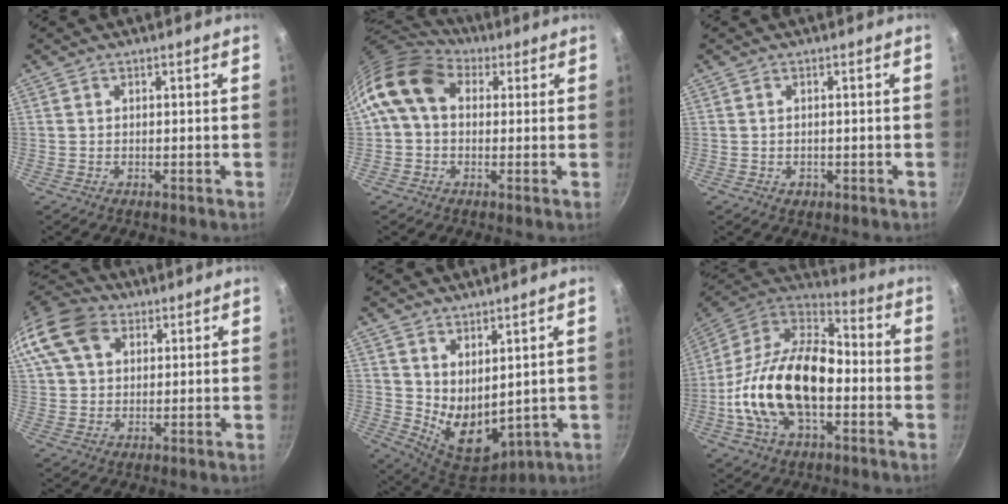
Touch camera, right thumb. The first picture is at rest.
{"total": 12.1, "force": [2.8, 8.8, 7.8], "torque": [-0.129, 0.019, 0.029]}
{"total": 1.4, "force": [-0.5, 1.0, 0.9], "torque": [-0.013, 0.001, -0.004]}
{"total": 14.0, "force": [5.5, 10.0, 8.0], "torque": [-0.154, 0.017, 0.089]}
{"total": 10.4, "force": [3.7, 5.8, 7.8], "torque": [-0.104, -0.052, 0.088]}
{"total": 24.3, "force": [-4.2, 14.1, 19.4], "torque": [-0.344, 0.047, -0.088]}